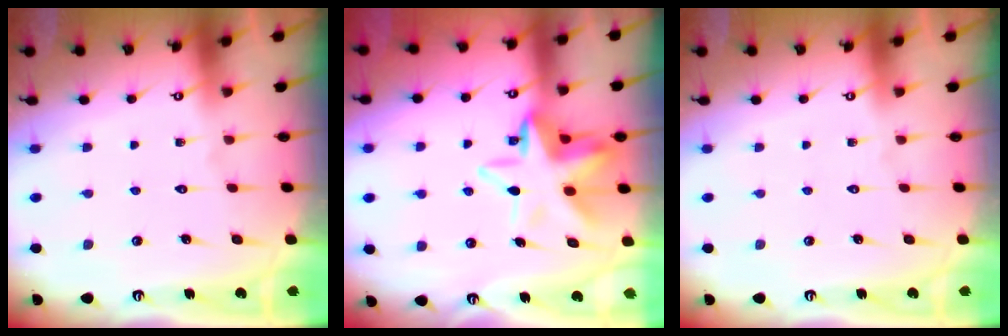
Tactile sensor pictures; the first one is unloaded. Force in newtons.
{"total": 11.6, "press": 11.2, "slide": 3.0}
{"total": 0.0}